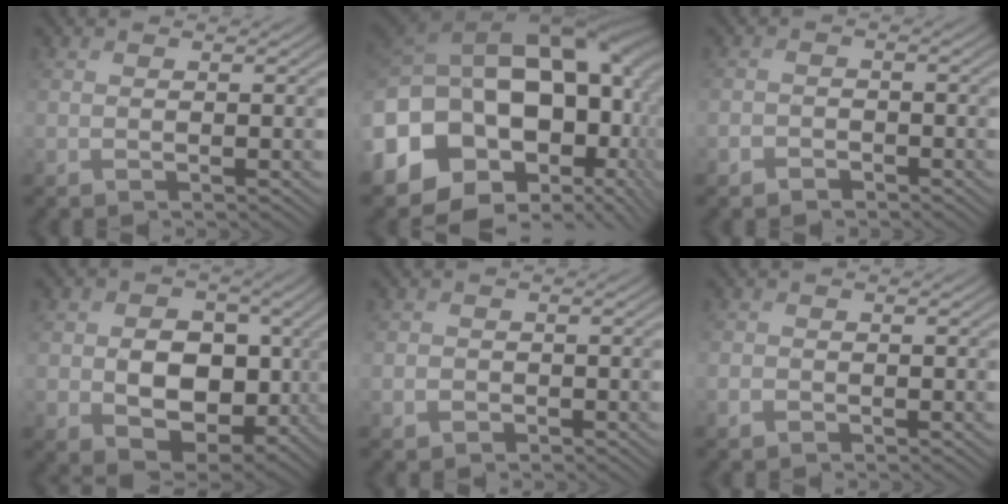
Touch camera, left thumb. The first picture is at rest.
{"total": 21.1, "force": [-3.4, 15.1, 14.3], "torque": [-0.283, -0.051, -0.045]}
{"total": 1.6, "force": [-1.2, 0.9, 0.3], "torque": [-0.003, 0.002, -0.028]}
{"total": 10.8, "force": [-1.2, 8.1, 7.0], "torque": [-0.118, -0.018, -0.019]}
{"total": 1.3, "force": [-0.5, 1.1, 0.3], "torque": [-0.001, -0.003, -0.014]}
{"total": 1.2, "force": [-0.6, 0.9, 0.4], "torque": [-0.008, -0.002, -0.016]}